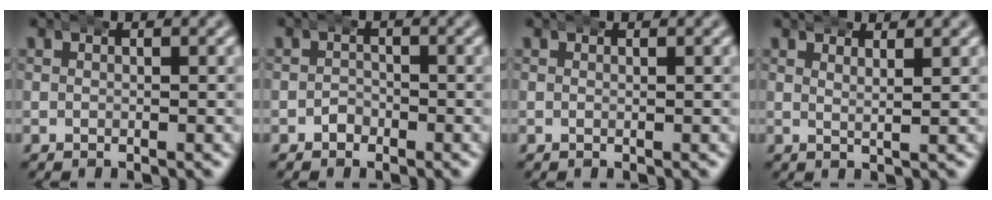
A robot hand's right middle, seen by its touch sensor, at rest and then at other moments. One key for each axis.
{"total": 1.0, "fx": -0.6, "fy": 0.8, "fz": -0.2, "tx": 0.002, "ty": 0.002, "tz": -0.018}
{"total": 0.0}
{"total": 1.9, "fx": 1.7, "fy": -0.2, "fz": 0.8, "tx": -0.015, "ty": -0.009, "tz": 0.028}